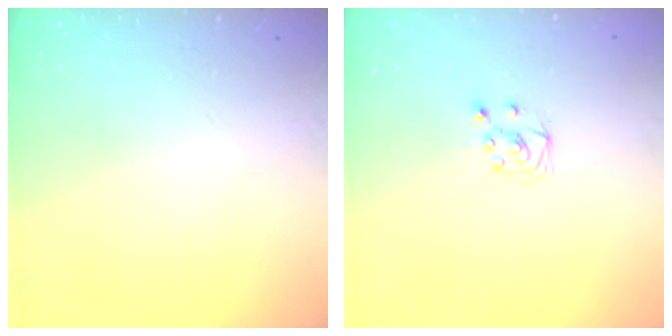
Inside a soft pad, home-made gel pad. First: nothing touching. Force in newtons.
{"total": 5.2, "press": 5.2, "slide": 0.4}